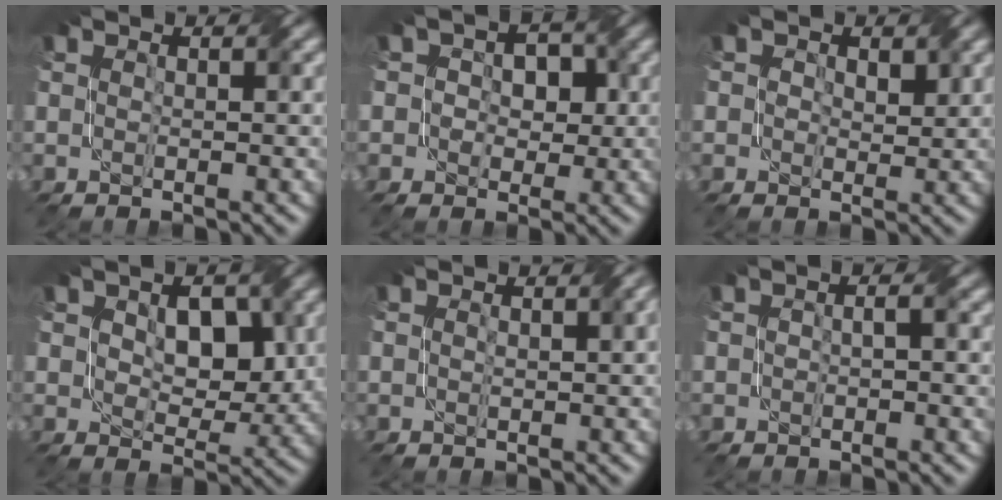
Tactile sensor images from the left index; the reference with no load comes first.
{"total": 4.5, "force": [0.2, 3.8, 2.3], "torque": [-0.011, 0.013, -0.018]}
{"total": 2.3, "force": [0.8, 1.8, 1.1], "torque": [-0.023, 0.001, 0.012]}
{"total": 4.7, "force": [1.0, 3.2, 3.4], "torque": [-0.052, -0.013, 0.019]}
{"total": 1.3, "force": [0.0, 0.3, 1.3], "torque": [-0.017, 0.000, 0.002]}
{"total": 1.2, "force": [-0.8, 0.4, 0.7], "torque": [-0.017, 0.001, -0.015]}